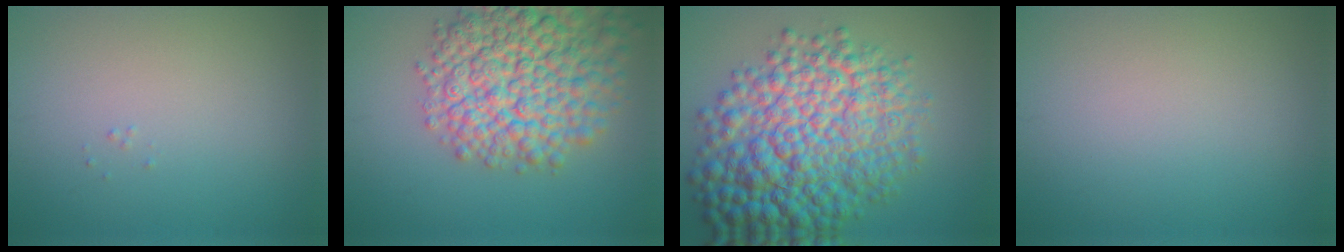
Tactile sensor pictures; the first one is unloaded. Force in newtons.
{"total": 11.0, "press": 11.0, "slide": 0.5}
{"total": 12.8, "press": 12.8, "slide": 0.2}
{"total": 0.0}